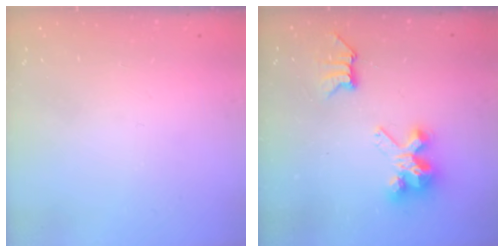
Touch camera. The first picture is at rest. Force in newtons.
{"total": 7.6, "press": 7.6, "slide": 0.1}